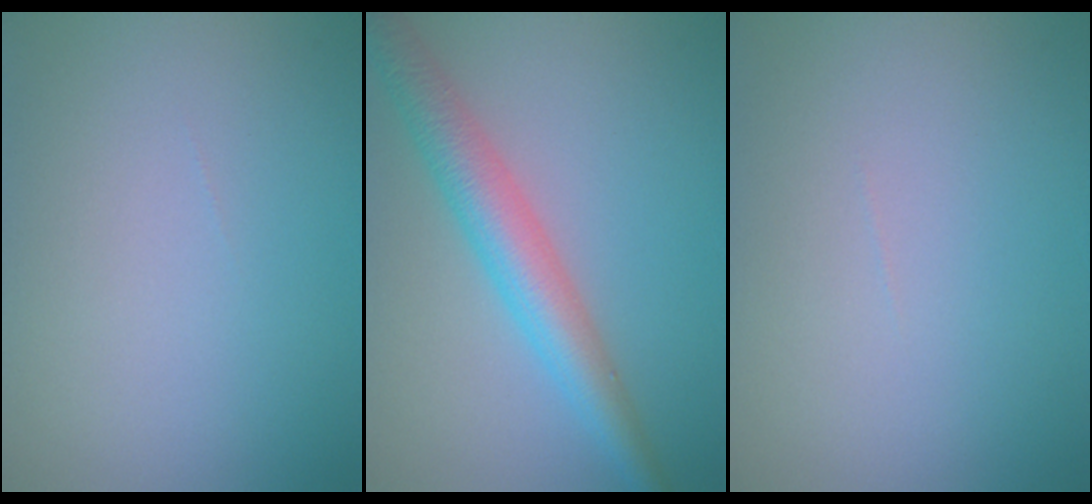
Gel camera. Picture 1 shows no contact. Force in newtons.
{"total": 4.9, "press": 4.9, "slide": 0.1}
{"total": 0.0}